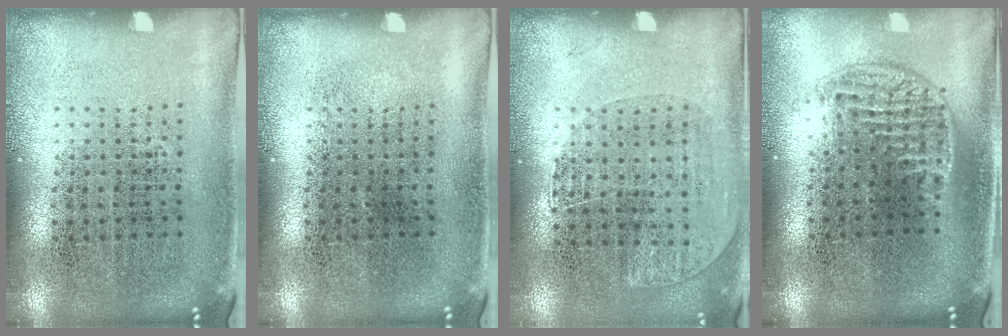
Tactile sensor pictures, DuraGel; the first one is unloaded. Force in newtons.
{"total": 0.0}
{"total": 1.0, "press": 0.9, "slide": 0.5}
{"total": 1.3, "press": 1.1, "slide": 0.6}